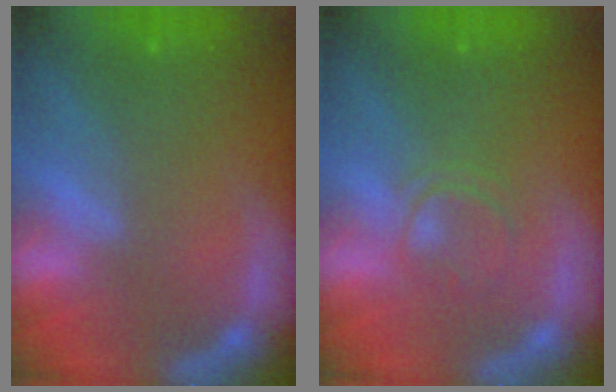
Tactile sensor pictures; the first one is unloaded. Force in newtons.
{"total": 2.4}